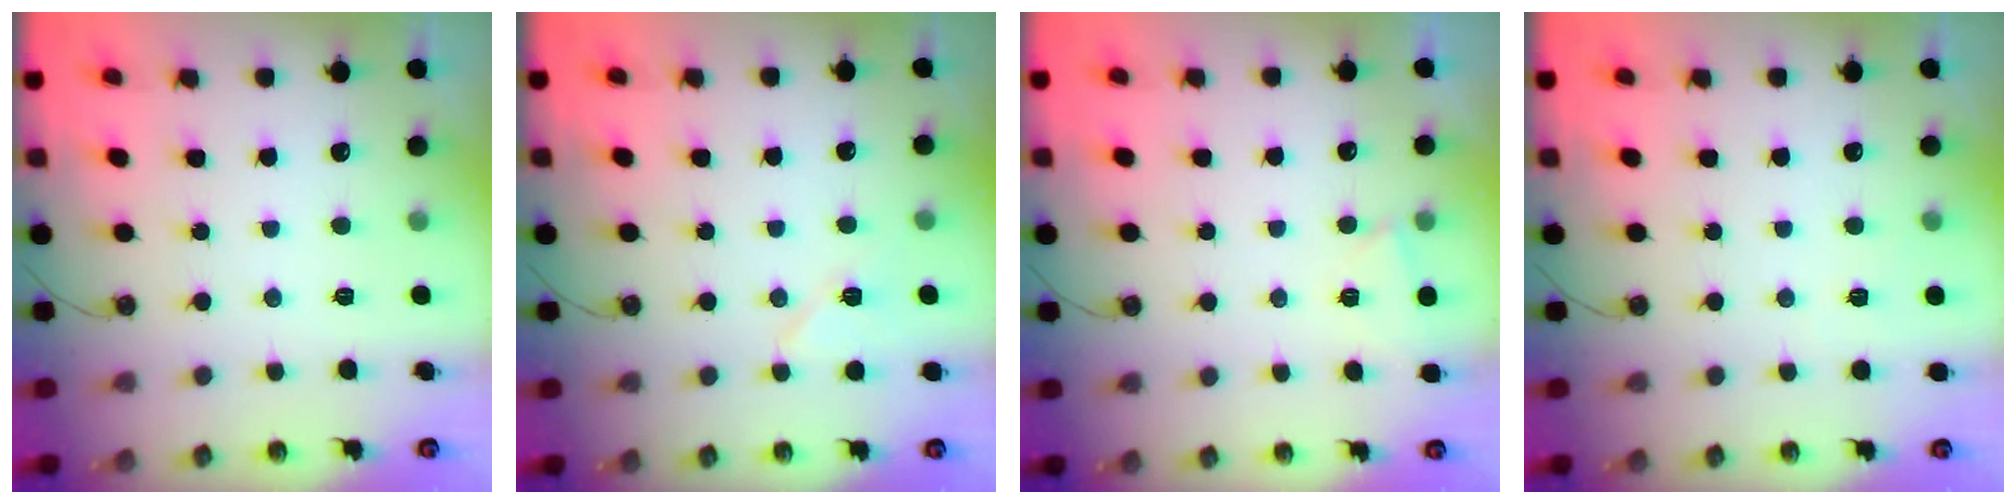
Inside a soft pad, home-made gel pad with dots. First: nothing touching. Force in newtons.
{"total": 7.0, "press": 7.0, "slide": 0.5}
{"total": 2.5, "press": 2.5, "slide": 0.4}
{"total": 3.2, "press": 2.3, "slide": 2.2}